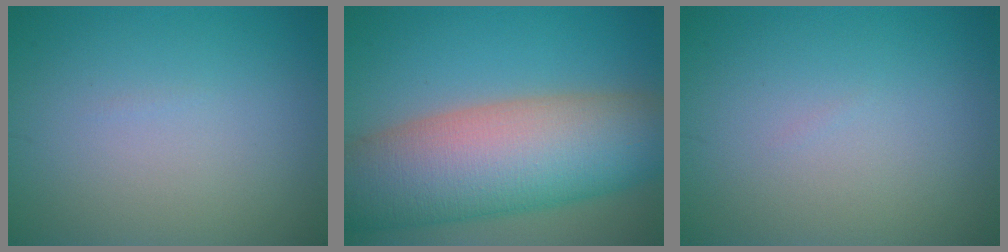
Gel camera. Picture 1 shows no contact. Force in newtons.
{"total": 13.3, "press": 13.3, "slide": 0.7}
{"total": 0.0}